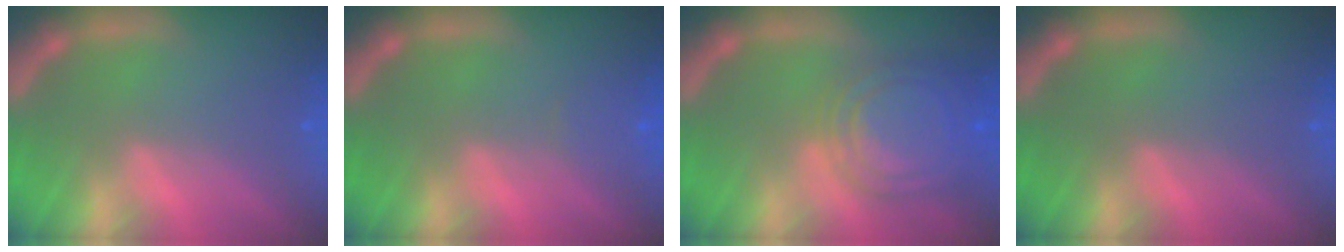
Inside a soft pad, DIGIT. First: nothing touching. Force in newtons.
{"total": 1.4}
{"total": 9.5}
{"total": 0.0}